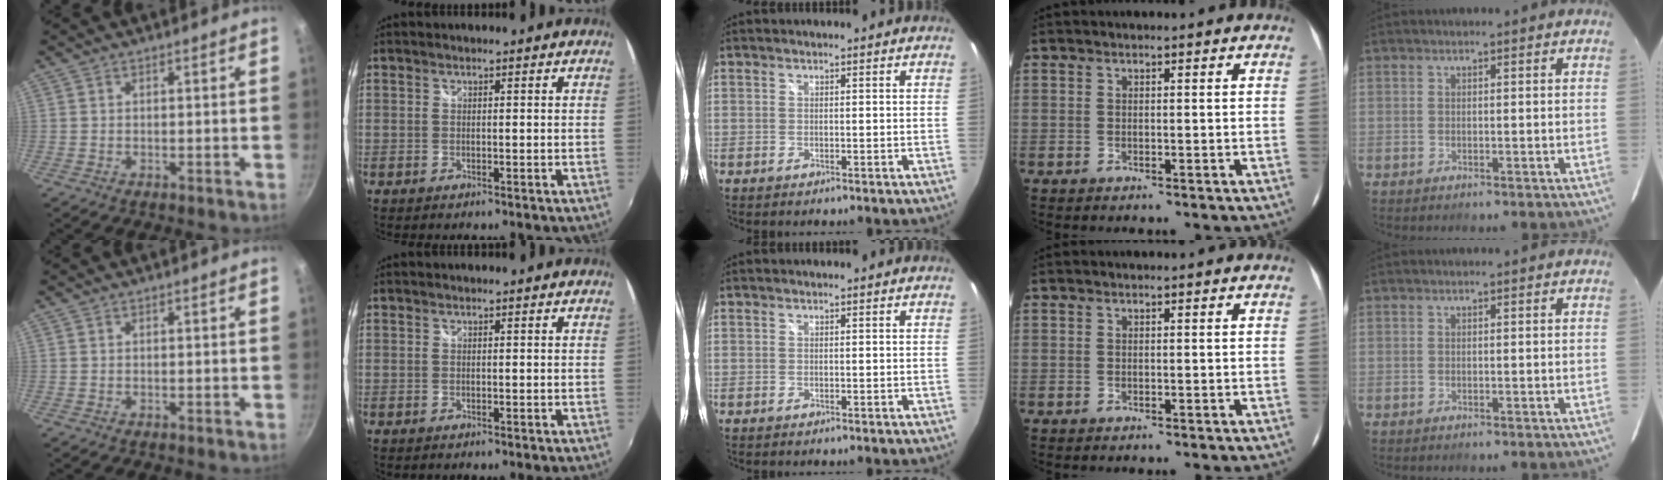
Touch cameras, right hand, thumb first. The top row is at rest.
{}